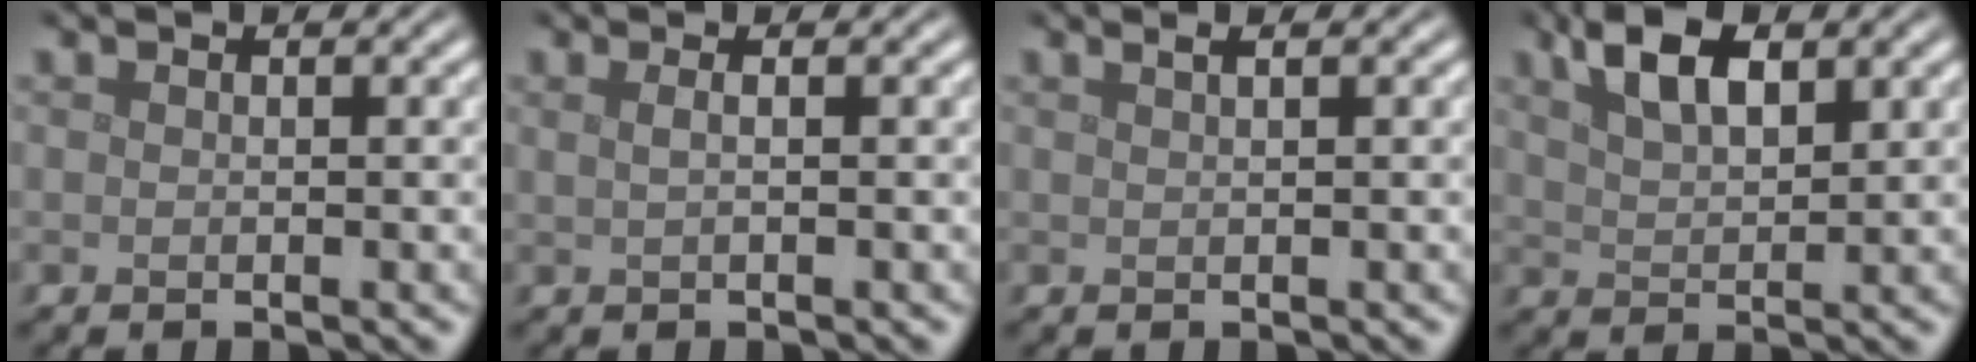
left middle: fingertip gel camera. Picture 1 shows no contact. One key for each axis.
{"total": 1.6, "fx": 0.6, "fy": 0.8, "fz": 1.2, "tx": -0.010, "ty": -0.002, "tz": -0.005}
{"total": 1.8, "fx": 1.0, "fy": 0.8, "fz": 1.2, "tx": -0.006, "ty": -0.001, "tz": 0.000}
{"total": 4.9, "fx": 2.7, "fy": 2.1, "fz": 3.6, "tx": -0.070, "ty": 0.008, "tz": 0.048}